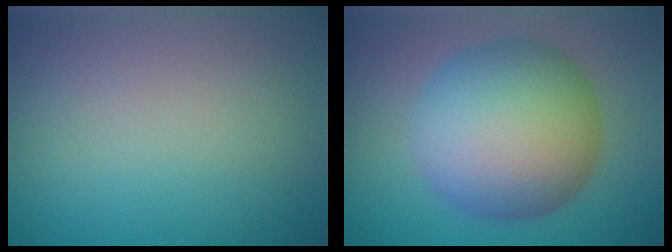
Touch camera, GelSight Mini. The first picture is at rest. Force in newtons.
{"total": 11.1, "press": 11.1, "slide": 0.3}